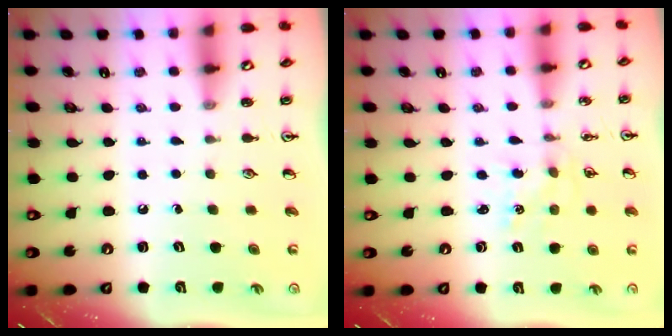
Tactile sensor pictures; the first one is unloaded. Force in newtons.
{"total": 1.2, "press": 1.2, "slide": 0.1}